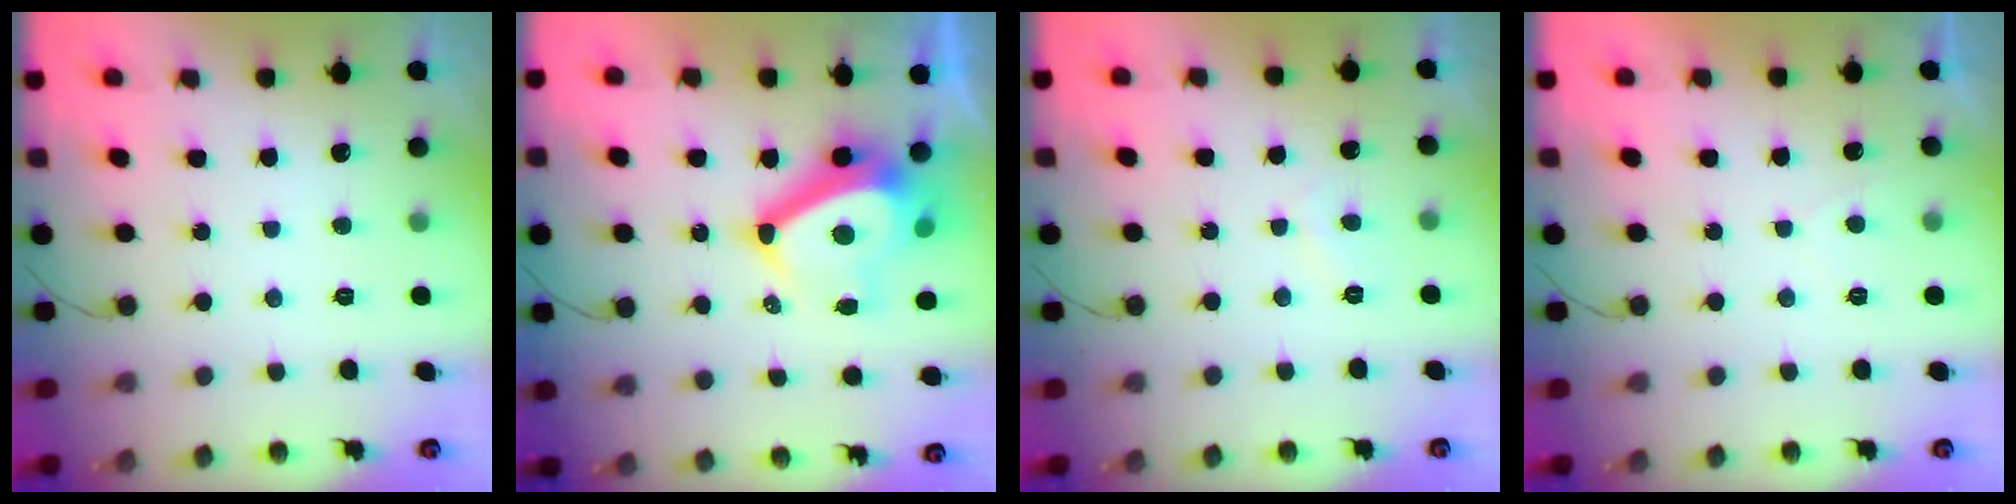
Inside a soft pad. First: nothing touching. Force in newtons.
{"total": 13.3, "press": 12.8, "slide": 3.7}
{"total": 1.2, "press": 1.1, "slide": 0.5}
{"total": 0.9, "press": 0.7, "slide": 0.5}